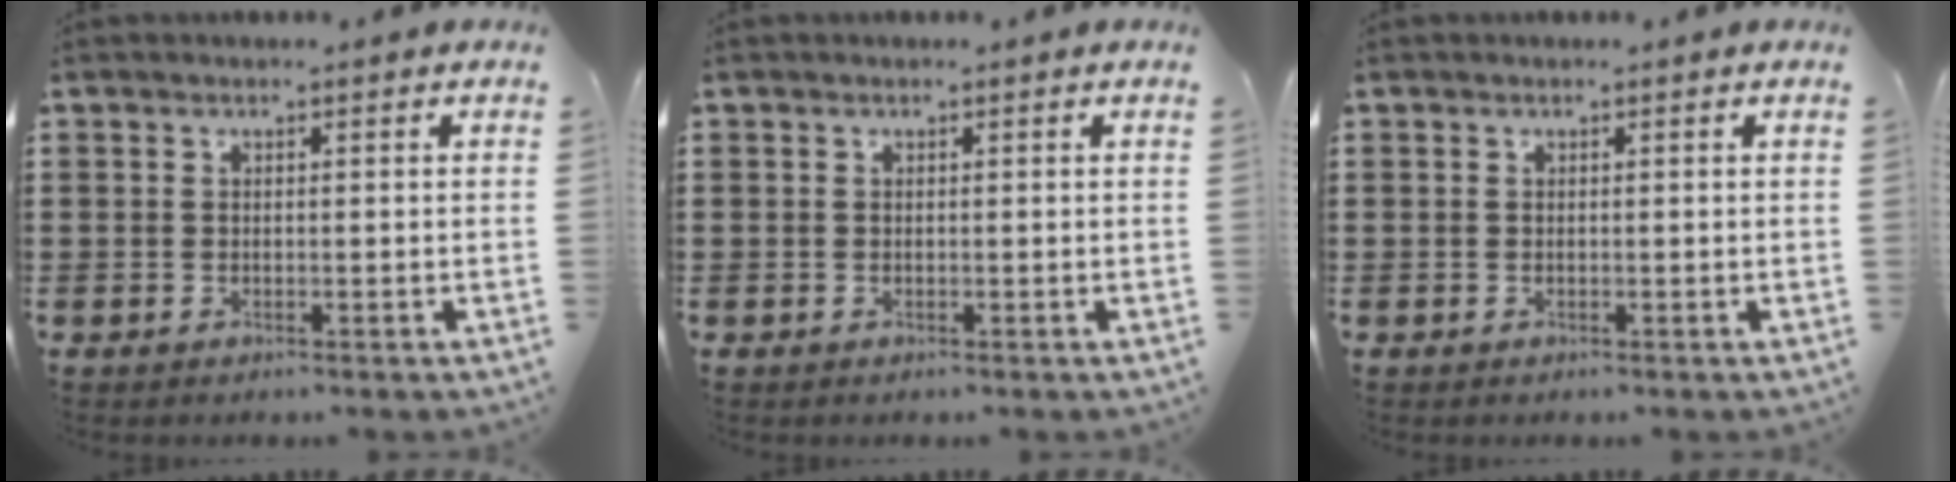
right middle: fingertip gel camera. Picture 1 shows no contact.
{"total": 0.0}
{"total": 0.0}